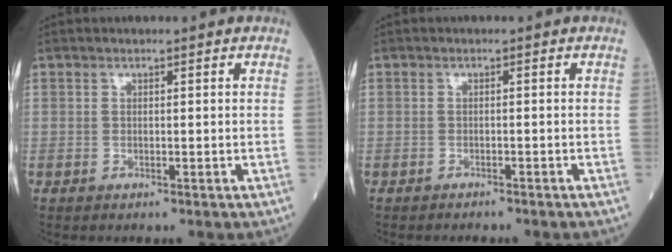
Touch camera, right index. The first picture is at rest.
{"total": 2.3, "force": [-2.1, 0.2, 0.8], "torque": [-0.015, -0.002, -0.023]}